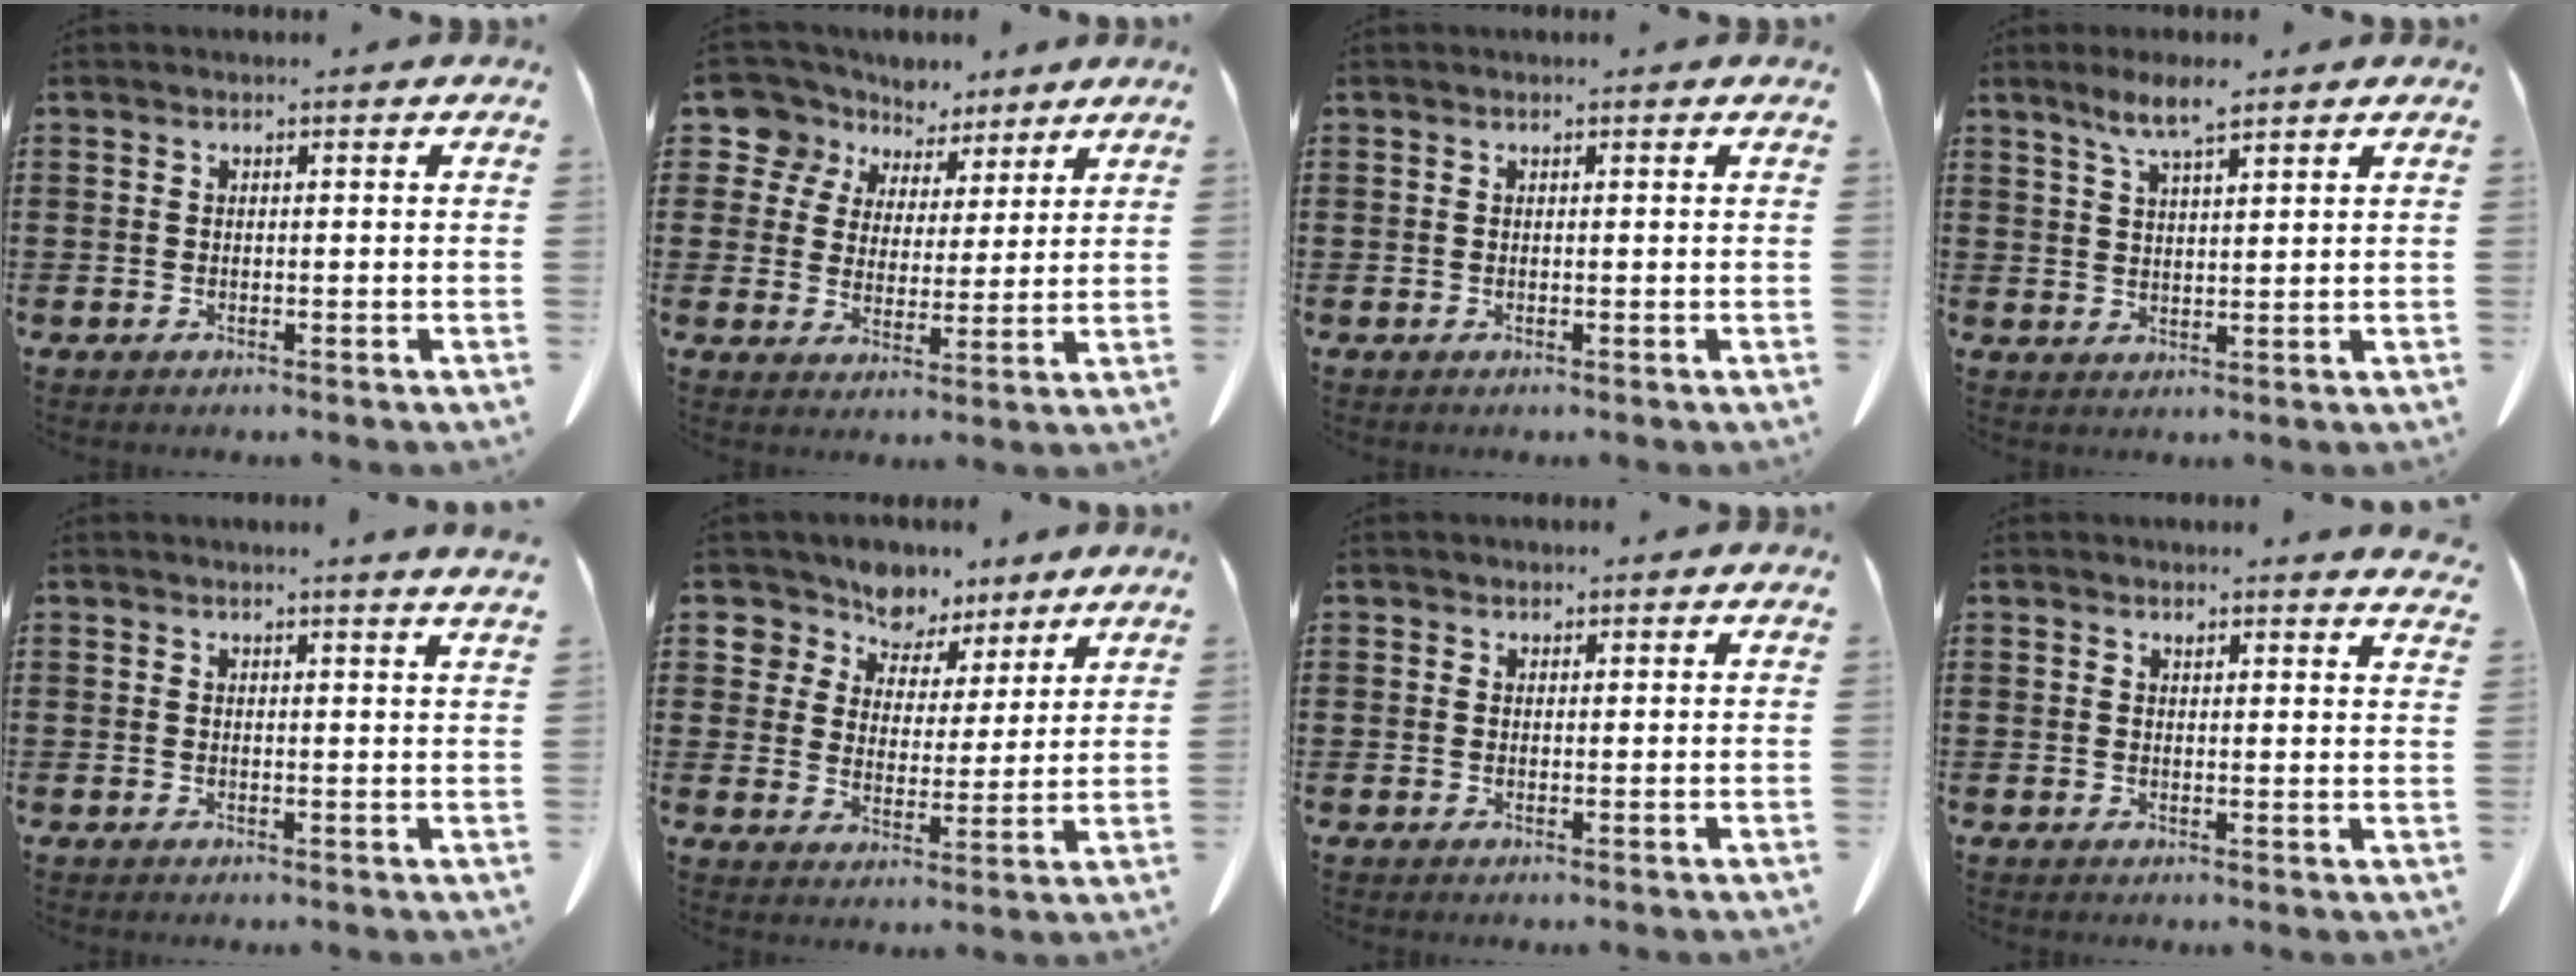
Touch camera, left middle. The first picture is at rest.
{"total": 8.3, "force": [6.4, 5.1, 1.4], "torque": [-0.068, -0.022, 0.118]}
{"total": 0.0}
{"total": 5.6, "force": [3.9, 0.6, 3.9], "torque": [-0.085, -0.002, 0.069]}
{"total": 1.7, "force": [1.5, -0.7, 0.4], "torque": [-0.008, -0.005, 0.029]}
{"total": 7.4, "force": [6.6, 3.4, 0.1], "torque": [-0.048, -0.039, 0.125]}
{"total": 0.8, "force": [0.7, 0.4, 0.1], "torque": [-0.004, 0.000, 0.015]}
{"total": 2.1, "force": [2.1, -0.2, 0.3], "torque": [-0.001, -0.009, 0.037]}